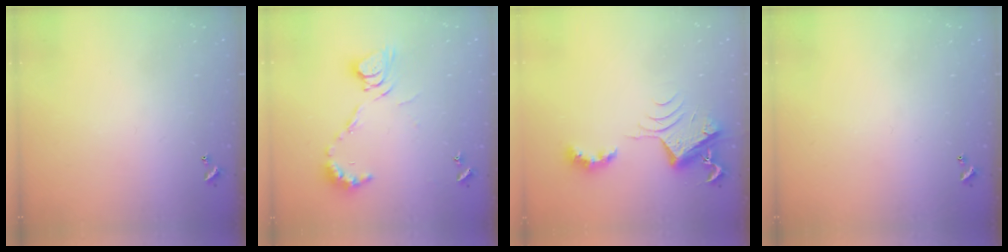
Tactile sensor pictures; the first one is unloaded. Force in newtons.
{"total": 9.3, "press": 9.3, "slide": 0.3}
{"total": 7.2, "press": 7.1, "slide": 0.9}
{"total": 0.0}